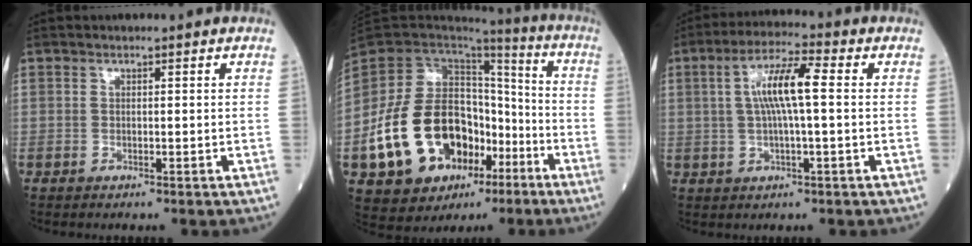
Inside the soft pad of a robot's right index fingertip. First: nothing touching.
{"total": 22.2, "force": [-7.6, 13.3, 16.1], "torque": [-0.314, 0.023, -0.114]}
{"total": 8.1, "force": [1.1, 0.9, 8.0], "torque": [-0.157, 0.014, 0.017]}